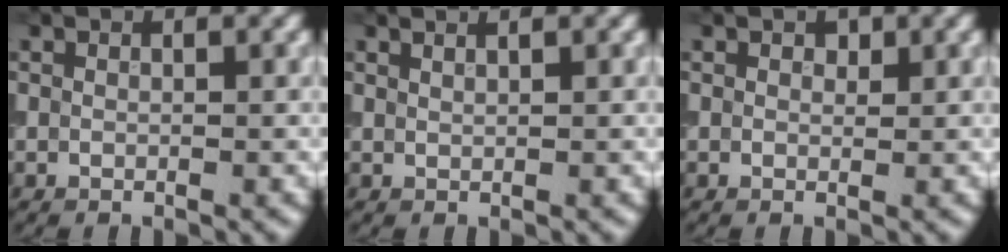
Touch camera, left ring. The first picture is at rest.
{"total": 1.2, "force": [0.9, 0.4, 0.7], "torque": [0.002, -0.002, 0.003]}
{"total": 0.6, "force": [0.4, 0.4, 0.2], "torque": [-0.001, -0.003, 0.005]}